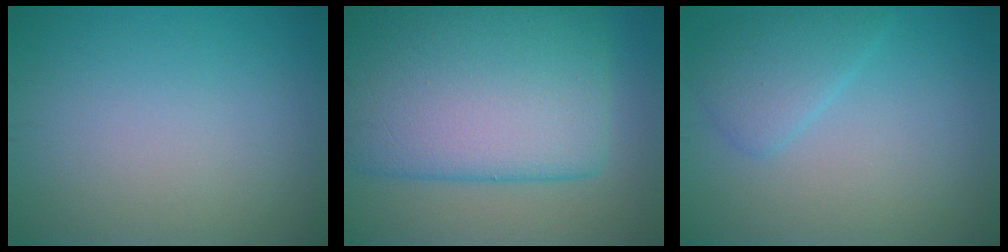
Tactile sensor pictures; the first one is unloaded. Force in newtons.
{"total": 14.8, "press": 14.8, "slide": 0.4}
{"total": 2.9, "press": 2.9, "slide": 0.1}